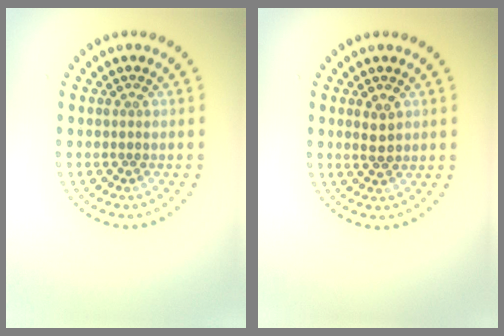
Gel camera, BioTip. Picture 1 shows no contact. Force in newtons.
{"total": 1.8, "press": 1.8, "slide": 0.4}